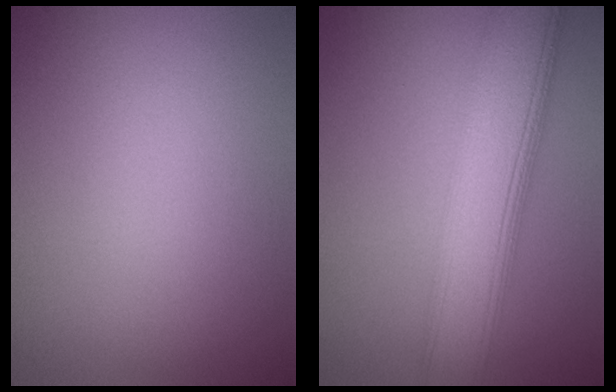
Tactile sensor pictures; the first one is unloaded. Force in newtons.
{"total": 8.4, "press": 8.4, "slide": 0.1}